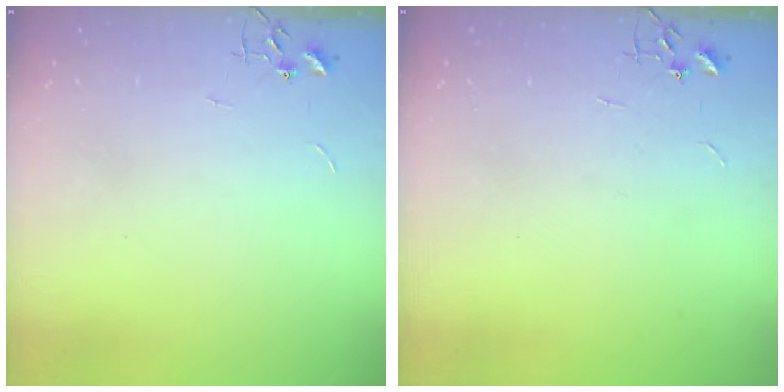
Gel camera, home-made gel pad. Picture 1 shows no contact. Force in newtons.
{"total": 0.0}